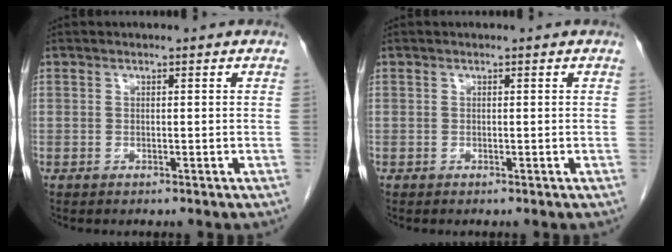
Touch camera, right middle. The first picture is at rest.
{"total": 0.0}